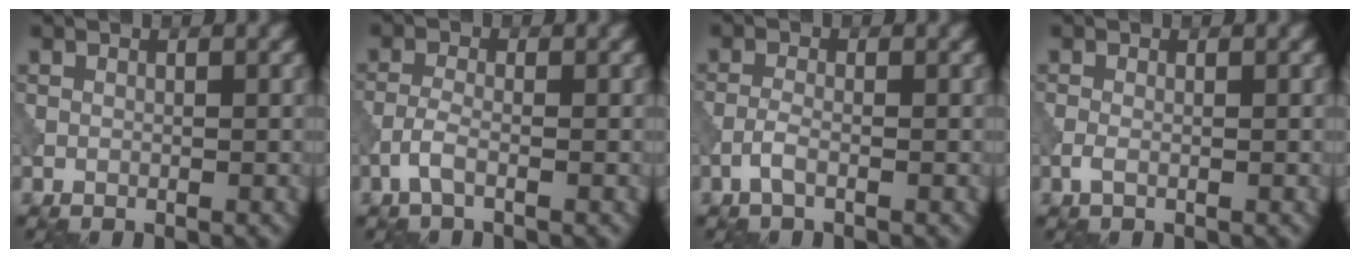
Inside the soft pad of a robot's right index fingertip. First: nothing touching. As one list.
[{"total": 1.8, "force": [-1.0, 0.5, 1.5], "torque": [-0.035, 0.004, -0.026]}, {"total": 1.5, "force": [-0.8, 0.5, 1.2], "torque": [-0.029, 0.005, -0.021]}, {"total": 1.0, "force": [-0.4, 0.3, 0.8], "torque": [-0.022, 0.001, -0.011]}]